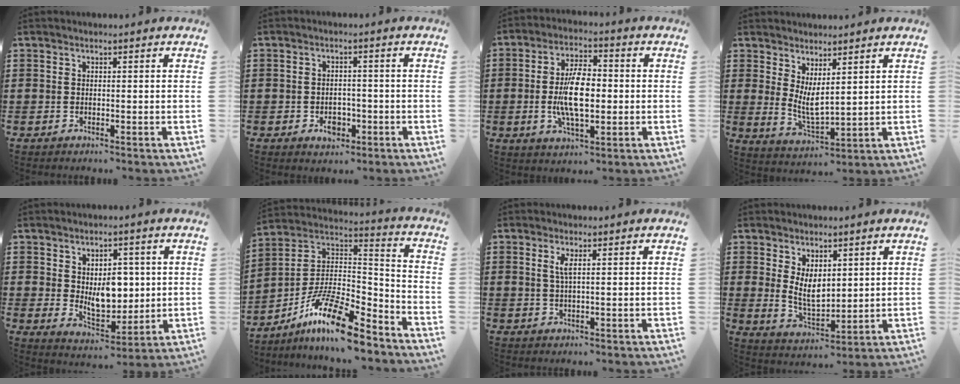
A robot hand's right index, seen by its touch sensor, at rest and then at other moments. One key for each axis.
{"total": 3.4, "fx": -1.4, "fy": 2.2, "fz": 2.2, "tx": -0.033, "ty": 0.000, "tz": -0.028}
{"total": 9.5, "fx": -0.7, "fy": 4.1, "fz": 8.6, "tx": -0.170, "ty": -0.002, "tz": -0.019}
{"total": 4.3, "fx": 1.6, "fy": 1.5, "fz": 3.8, "tx": -0.075, "ty": -0.006, "tz": 0.032}
{"total": 7.7, "fx": 1.3, "fy": 5.4, "fz": 5.4, "tx": -0.072, "ty": -0.001, "tz": 0.019}
{"total": 13.7, "fx": -9.8, "fy": 3.0, "fz": 9.1, "tx": -0.175, "ty": 0.020, "tz": -0.184}
{"total": 2.1, "fx": 0.7, "fy": 0.3, "fz": 1.9, "tx": -0.040, "ty": 0.002, "tz": 0.011}
{"total": 5.4, "fx": 1.8, "fy": 3.1, "fz": 4.0, "tx": -0.076, "ty": 0.000, "tz": 0.034}